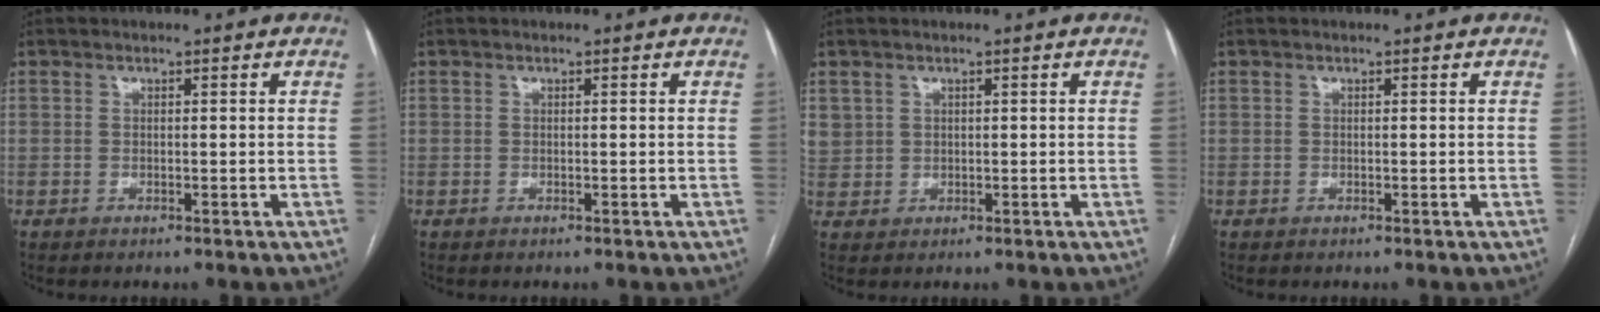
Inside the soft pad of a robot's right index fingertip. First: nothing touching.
{"total": 0.0}
{"total": 3.1, "force": [1.4, 2.7, 0.5], "torque": [-0.006, 0.010, 0.033]}
{"total": 0.0}